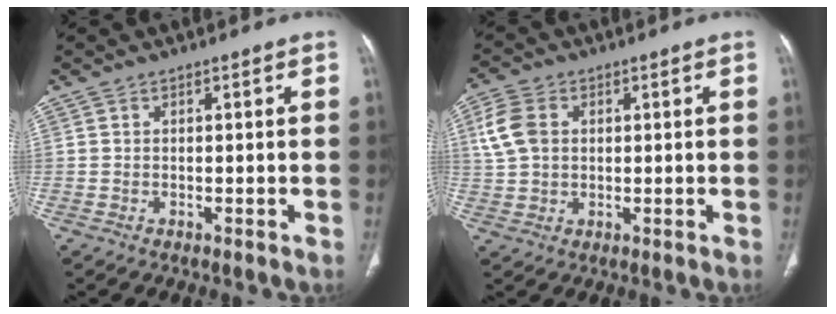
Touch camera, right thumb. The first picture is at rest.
{"total": 7.1, "force": [1.6, 5.2, 4.5], "torque": [-0.095, 0.006, 0.033]}